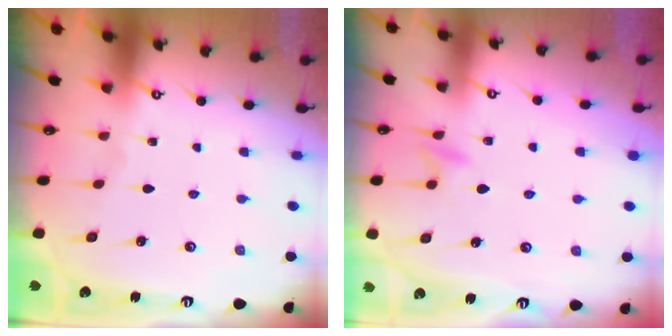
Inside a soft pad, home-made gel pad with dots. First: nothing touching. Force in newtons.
{"total": 6.0, "press": 6.0, "slide": 0.7}